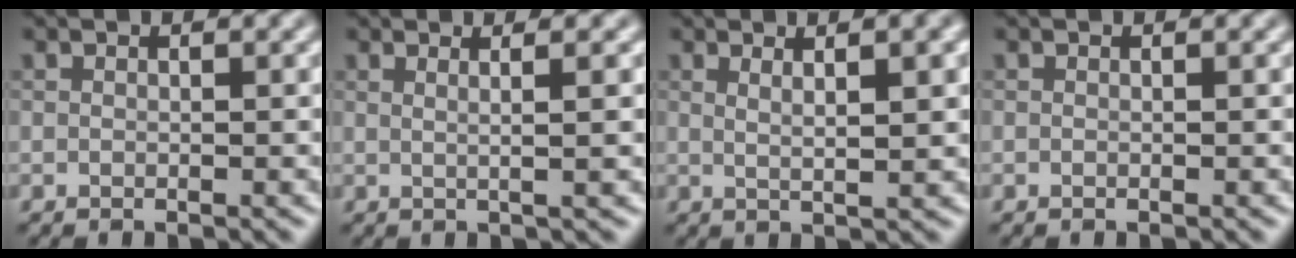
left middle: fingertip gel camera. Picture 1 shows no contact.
{"total": 2.8, "force": [0.6, 1.0, 2.6], "torque": [-0.029, 0.015, -0.015]}
{"total": 3.7, "force": [1.1, 0.9, 3.4], "torque": [-0.039, 0.008, 0.012]}
{"total": 0.0}